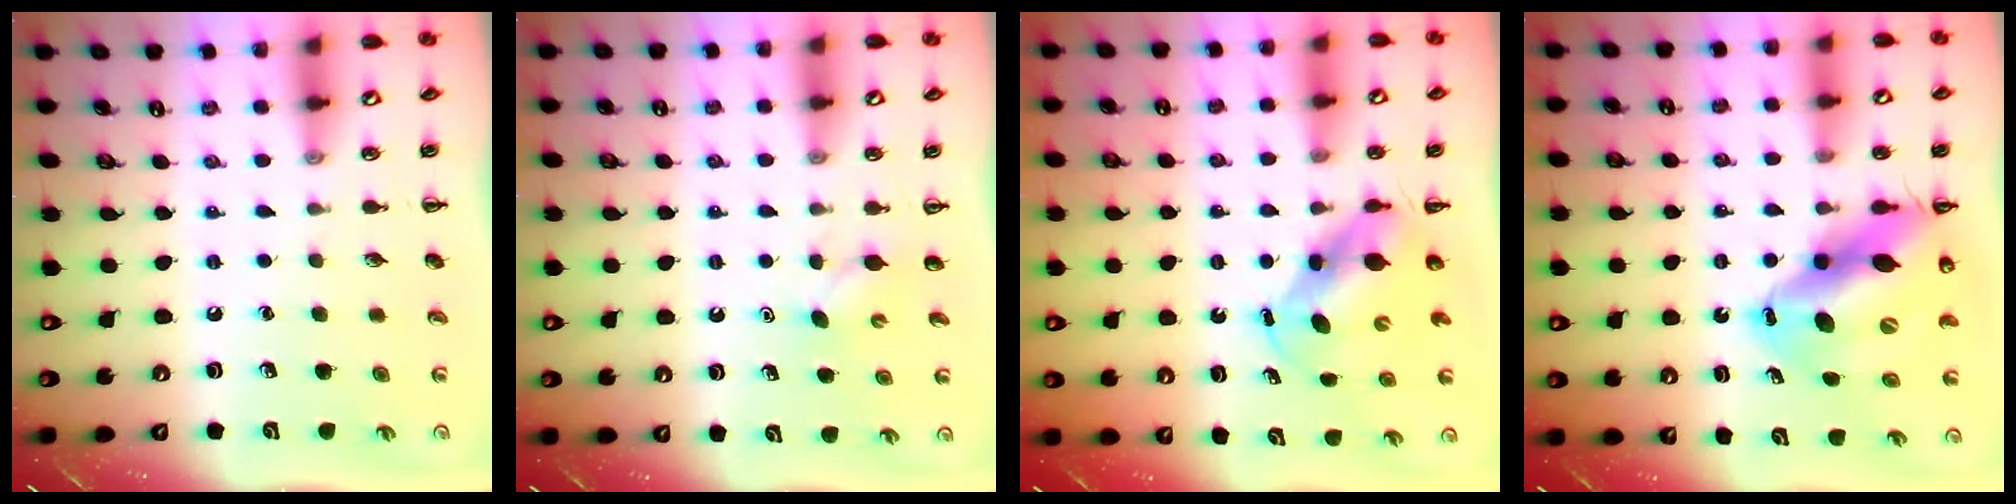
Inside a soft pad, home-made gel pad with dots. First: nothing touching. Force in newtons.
{"total": 3.1, "press": 3.0, "slide": 0.7}
{"total": 5.5, "press": 5.4, "slide": 0.6}
{"total": 16.7, "press": 16.0, "slide": 5.0}